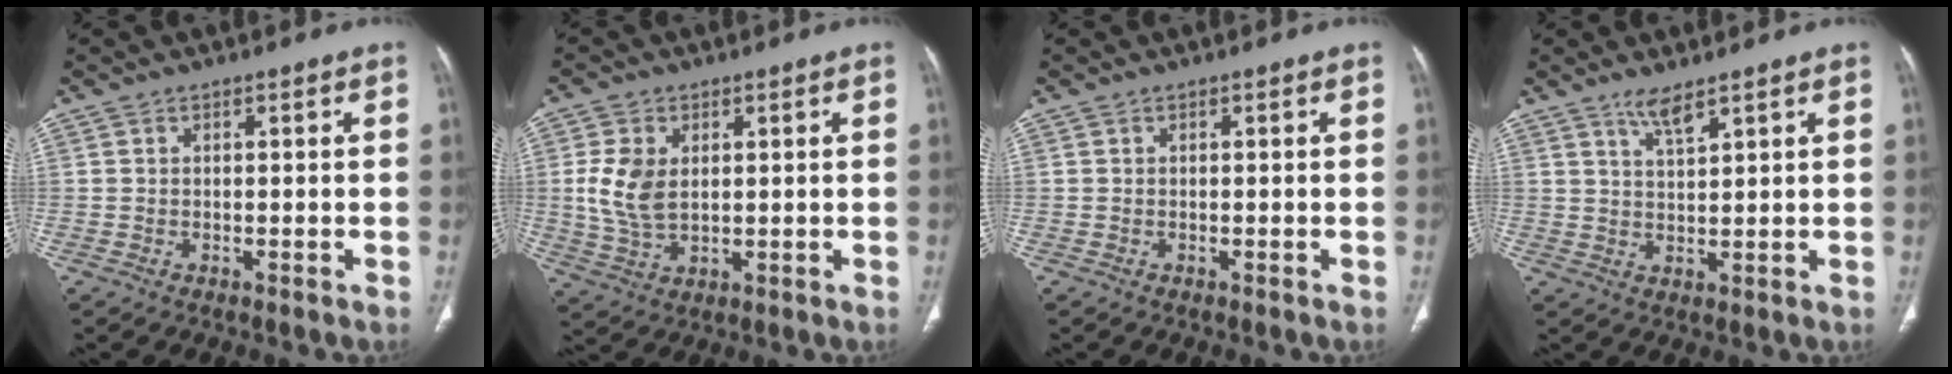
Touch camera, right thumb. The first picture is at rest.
{"total": 8.1, "force": [1.3, 5.2, 6.1], "torque": [-0.120, -0.005, 0.034]}
{"total": 0.0}
{"total": 3.8, "force": [2.9, 0.6, 2.4], "torque": [-0.044, -0.018, 0.057]}